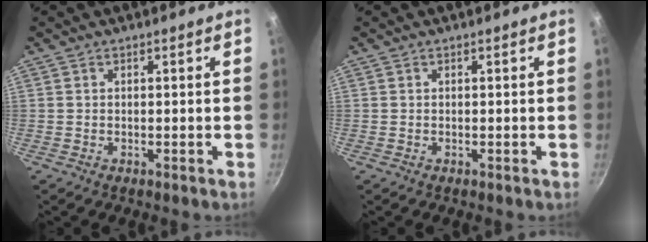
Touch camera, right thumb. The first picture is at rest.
{"total": 0.0}